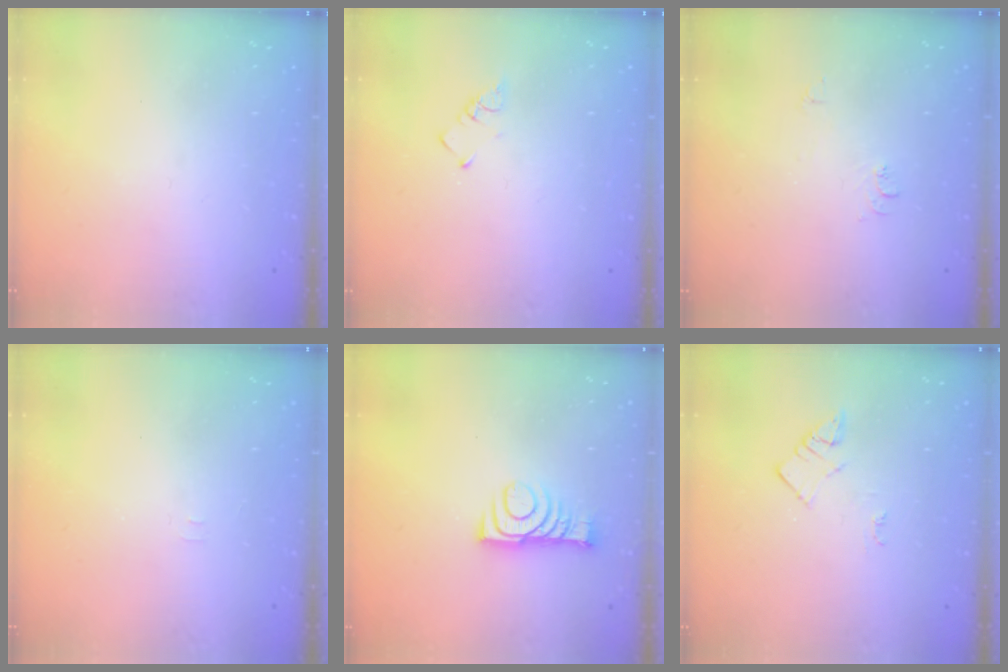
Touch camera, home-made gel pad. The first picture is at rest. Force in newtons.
{"total": 1.9, "press": 1.9, "slide": 0.3}
{"total": 6.6, "press": 6.6, "slide": 0.6}
{"total": 3.4, "press": 3.3, "slide": 0.4}
{"total": 9.4, "press": 9.4, "slide": 0.9}
{"total": 3.0, "press": 3.0, "slide": 0.4}